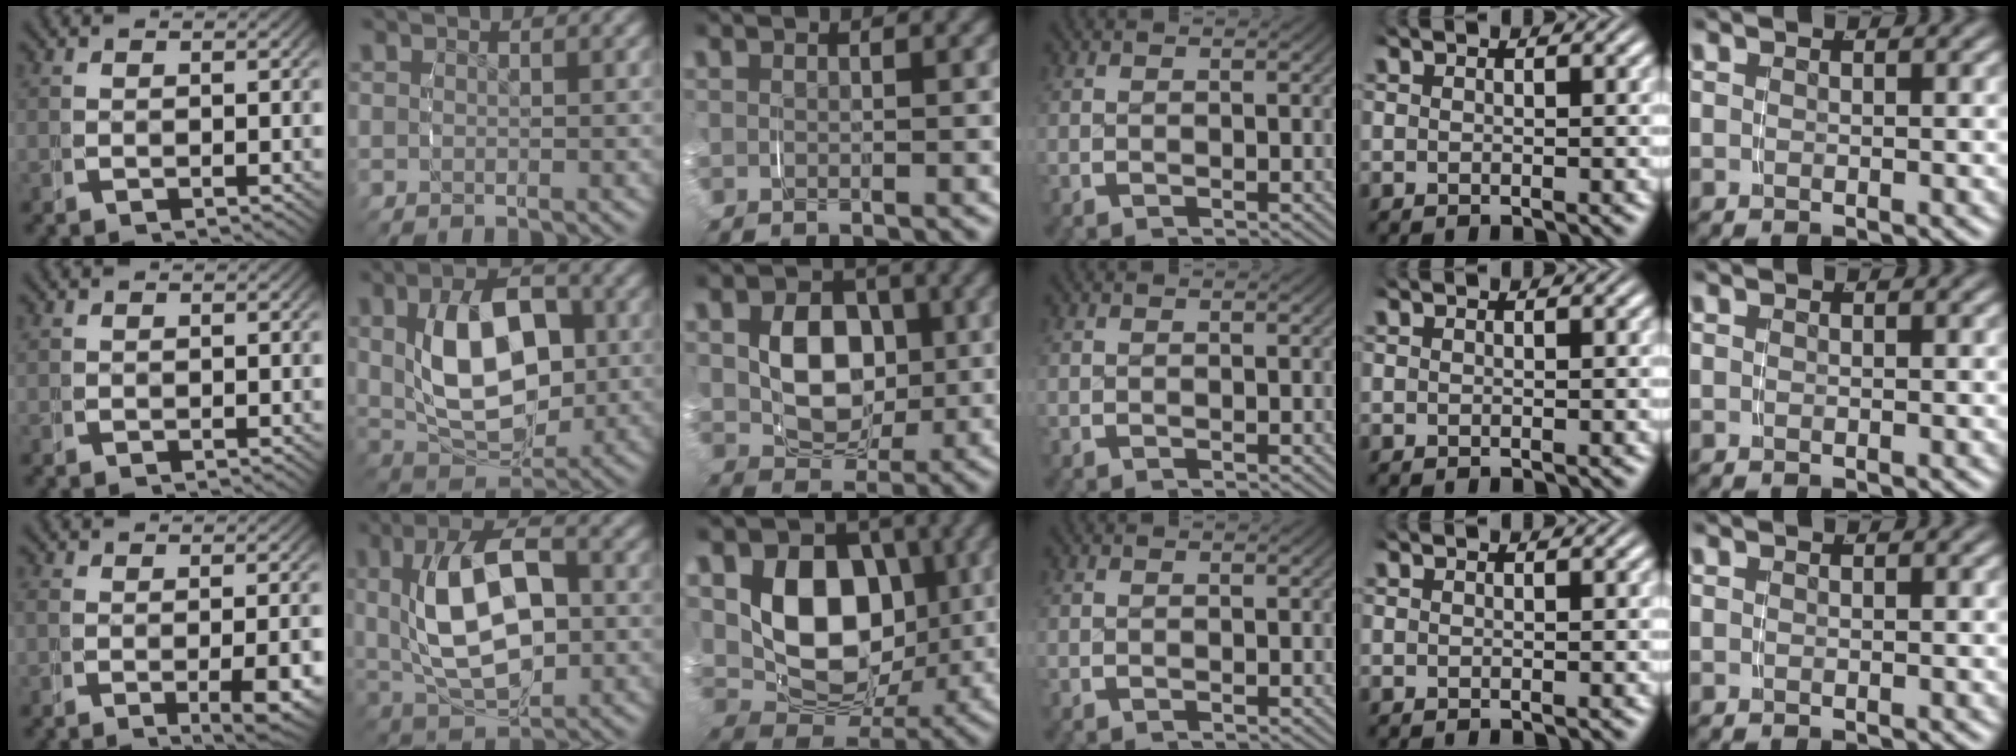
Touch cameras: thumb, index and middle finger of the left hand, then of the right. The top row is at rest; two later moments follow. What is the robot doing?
{"motion": "grasp_and_lifting", "object": "pencil case"}